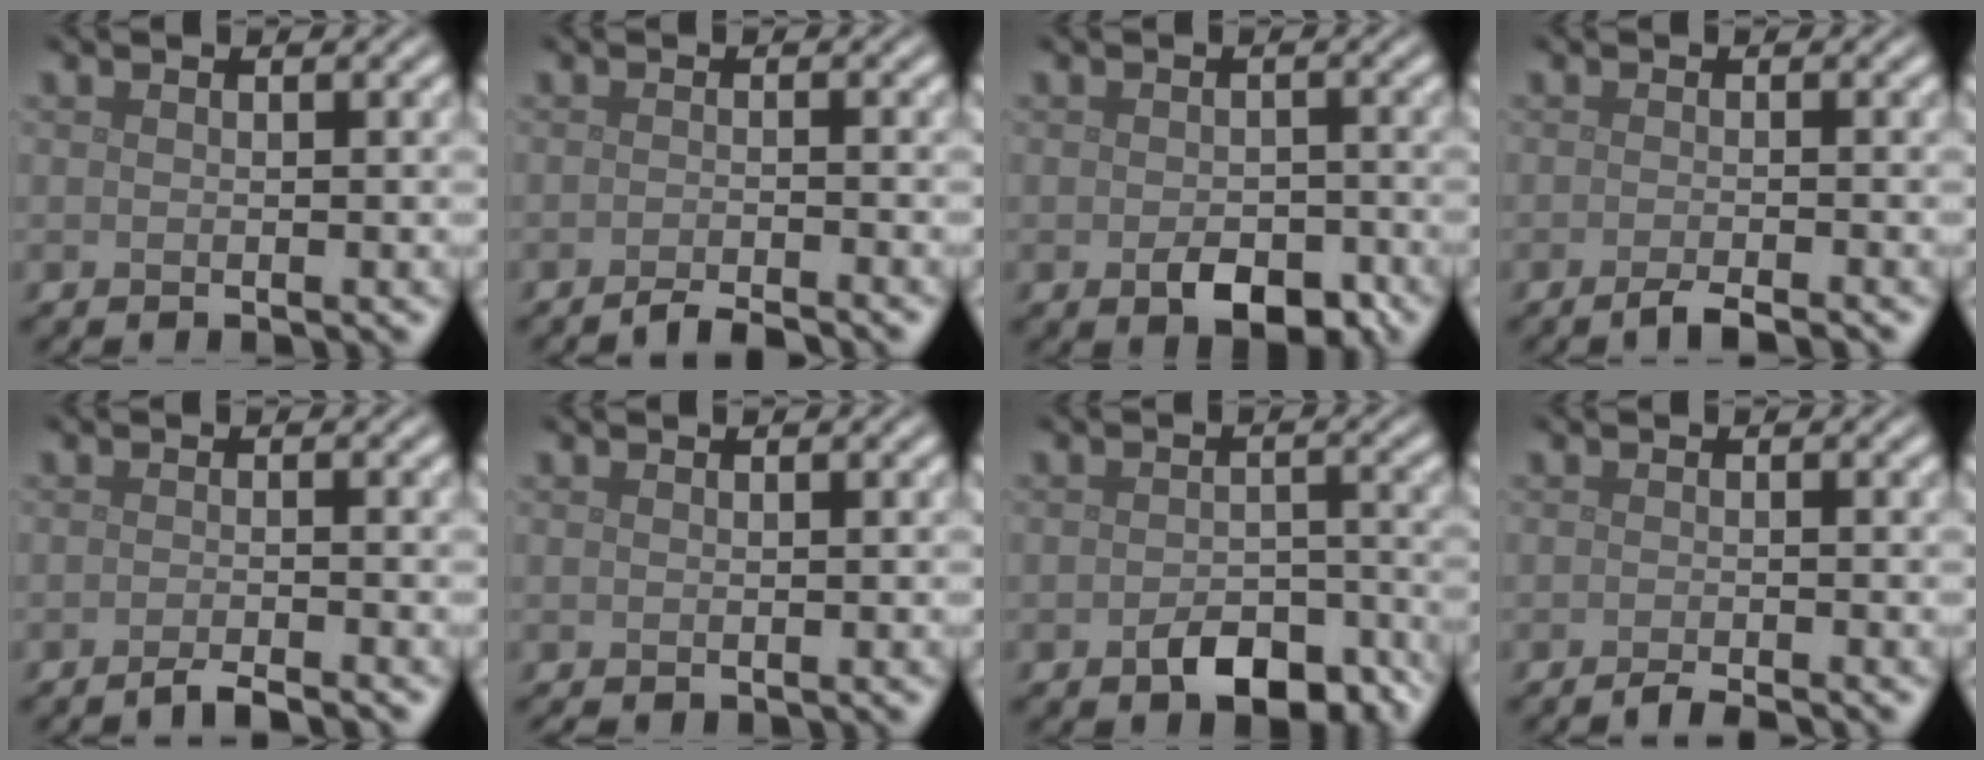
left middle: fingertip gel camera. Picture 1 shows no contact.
{"total": 2.0, "force": [-1.7, 0.2, 1.0], "torque": [-0.009, -0.002, -0.034]}
{"total": 3.5, "force": [-1.4, 2.1, 2.4], "torque": [-0.040, -0.009, -0.021]}
{"total": 2.0, "force": [-1.4, 0.3, 1.4], "torque": [-0.017, -0.005, -0.030]}
{"total": 1.8, "force": [-1.5, 0.2, 1.1], "torque": [-0.013, -0.004, -0.032]}
{"total": 0.0}
{"total": 4.7, "force": [-2.6, 2.7, 2.9], "torque": [-0.049, -0.005, -0.040]}
{"total": 1.5, "force": [-1.2, 0.2, 0.9], "torque": [-0.008, -0.004, -0.025]}